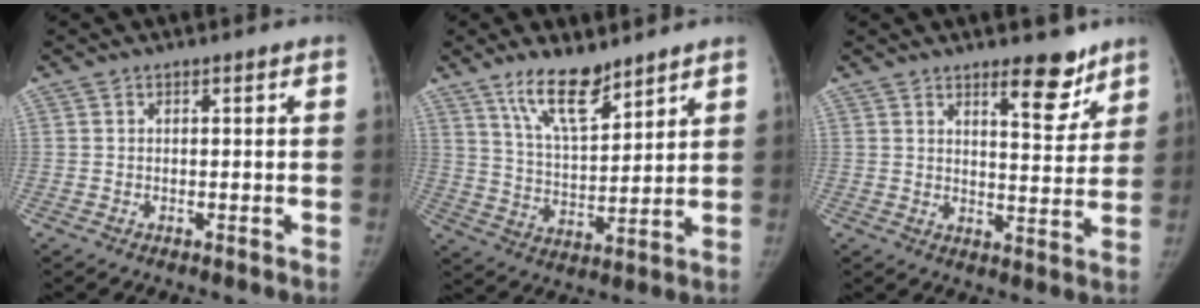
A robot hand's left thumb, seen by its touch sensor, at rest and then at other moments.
{"total": 11.1, "force": [8.1, 3.8, 6.5], "torque": [-0.096, -0.059, 0.156]}
{"total": 8.3, "force": [5.9, 2.9, 5.0], "torque": [-0.042, -0.044, 0.085]}